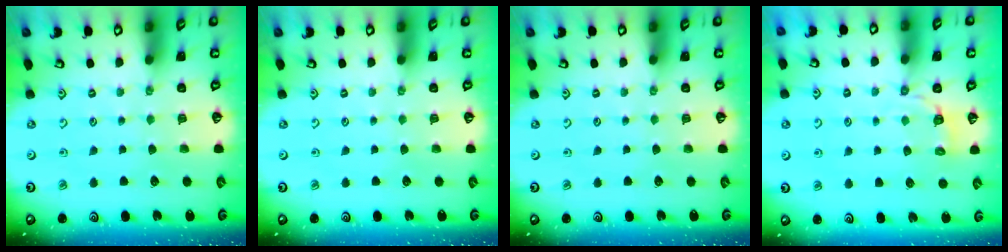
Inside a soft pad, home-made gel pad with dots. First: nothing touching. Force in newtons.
{"total": 0.0}
{"total": 0.0}
{"total": 3.0, "press": 1.6, "slide": 2.5}